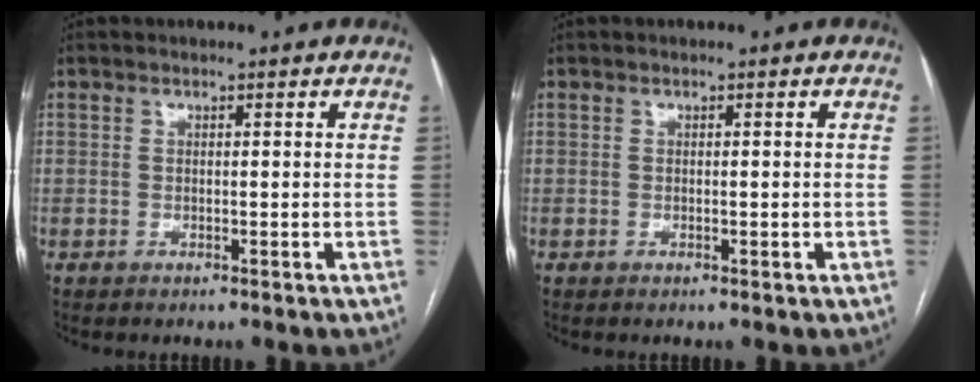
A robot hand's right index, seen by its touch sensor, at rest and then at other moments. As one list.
[{"total": 0.6, "force": [-0.1, 0.1, 0.6], "torque": [-0.010, -0.002, 0.000]}]